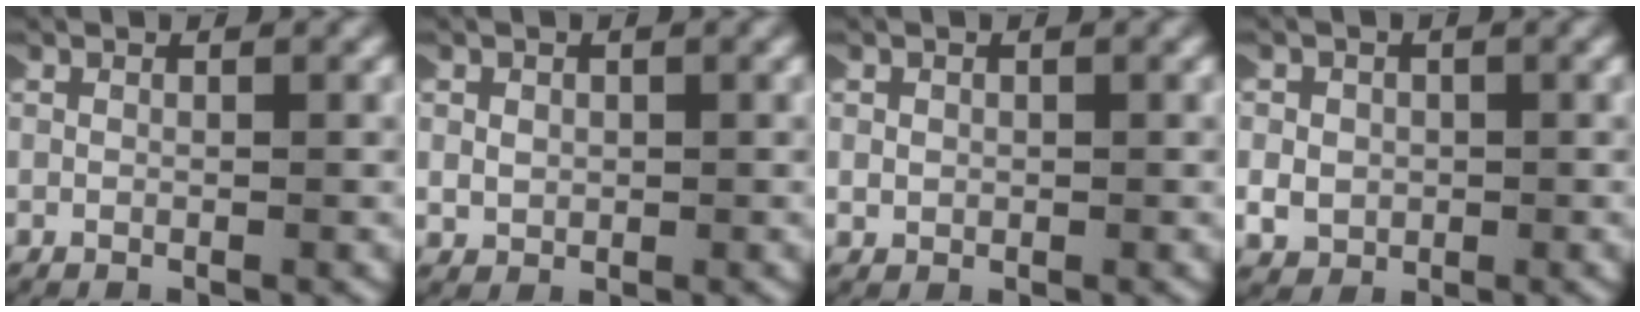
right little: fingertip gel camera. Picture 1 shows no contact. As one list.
[{"total": 1.3, "force": [0.2, 1.2, 0.5], "torque": [-0.021, 0.004, 0.005]}, {"total": 1.0, "force": [0.0, 1.0, 0.2], "torque": [-0.013, 0.004, 0.000]}, {"total": 2.8, "force": [-0.4, 2.7, 0.9], "torque": [-0.029, 0.002, -0.009]}]